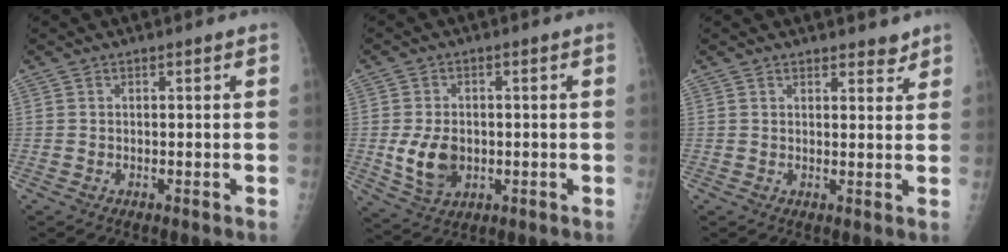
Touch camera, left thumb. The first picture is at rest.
{"total": 7.8, "force": [-1.0, 5.6, 5.4], "torque": [-0.081, -0.004, -0.006]}
{"total": 2.9, "force": [2.4, 1.1, 1.0], "torque": [0.005, -0.014, 0.031]}